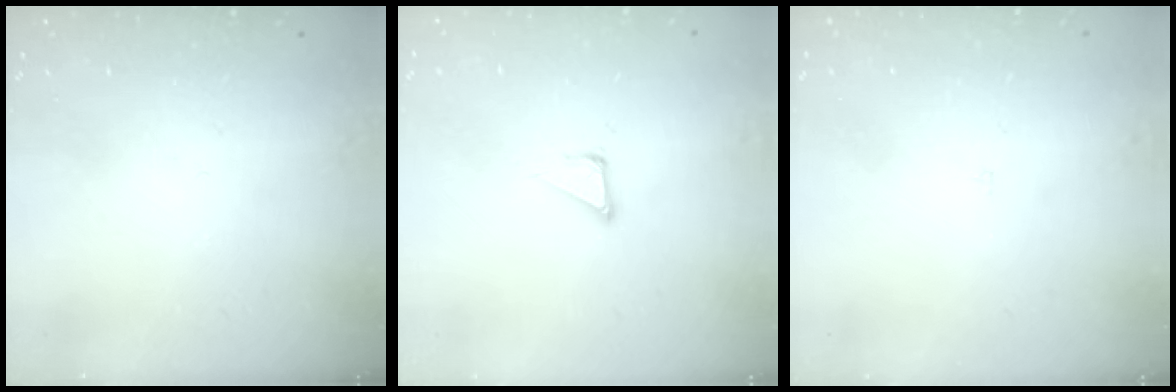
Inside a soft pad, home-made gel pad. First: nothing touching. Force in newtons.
{"total": 3.4, "press": 3.4, "slide": 0.2}
{"total": 2.2, "press": 2.2, "slide": 0.2}